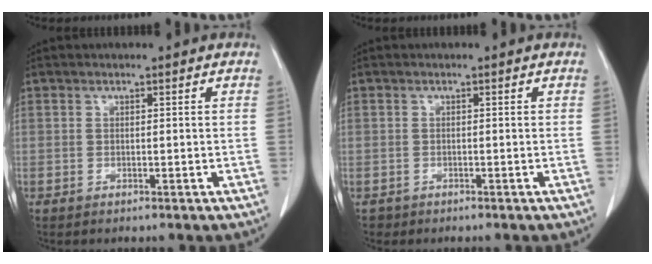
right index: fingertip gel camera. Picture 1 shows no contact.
{"total": 0.9, "force": [-0.6, 0.7, -0.1], "torque": [-0.010, 0.002, -0.010]}